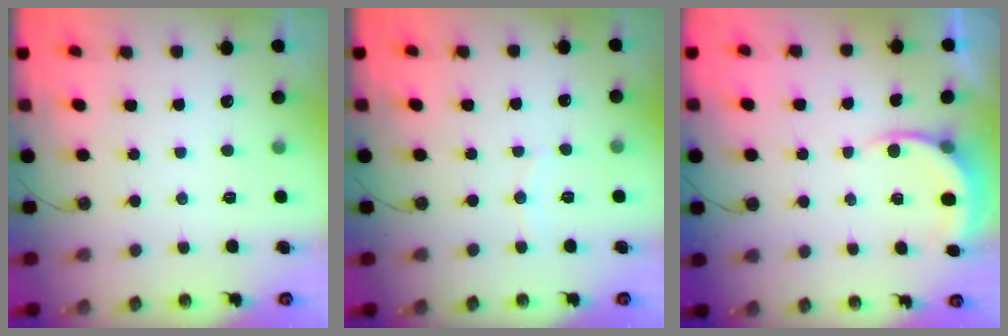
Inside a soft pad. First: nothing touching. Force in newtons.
{"total": 3.0, "press": 3.0, "slide": 0.4}
{"total": 5.5, "press": 5.5, "slide": 0.2}